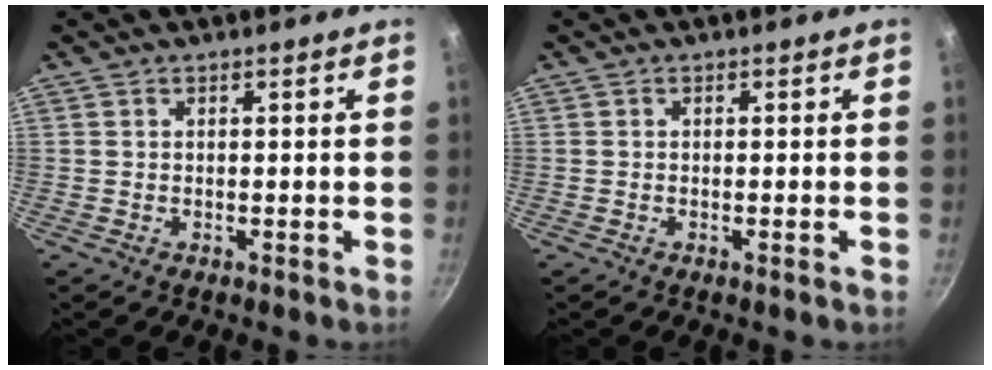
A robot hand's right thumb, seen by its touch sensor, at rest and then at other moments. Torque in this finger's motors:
{"motor_torque": [-0.13, 0.26, 0.15, -0.53, 0.06]}